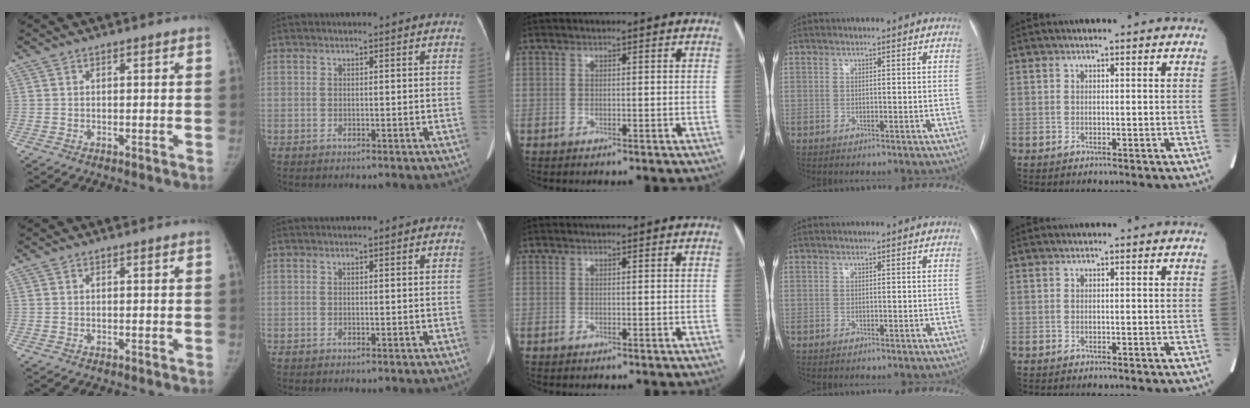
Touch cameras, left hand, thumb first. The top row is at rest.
{}